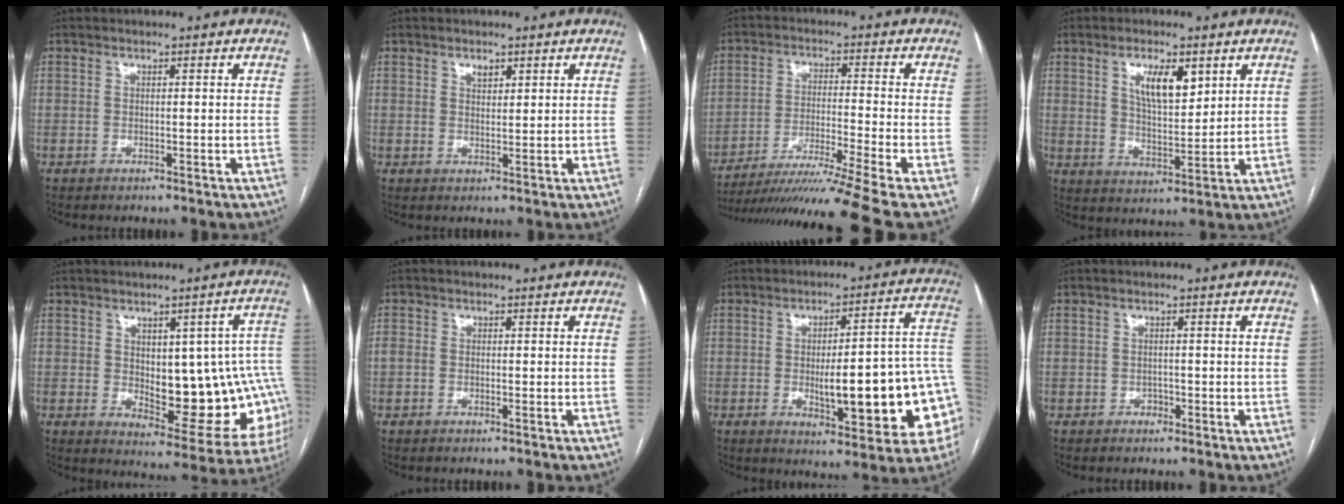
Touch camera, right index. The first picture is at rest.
{"total": 1.8, "force": [1.1, 0.9, 1.0], "torque": [-0.017, -0.001, 0.020]}
{"total": 16.4, "force": [-13.5, -3.6, 8.7], "torque": [-0.144, -0.030, -0.222]}
{"total": 7.5, "force": [3.5, 2.7, 6.0], "torque": [-0.108, 0.000, 0.066]}
{"total": 16.2, "force": [-0.2, 6.9, 14.7], "torque": [-0.142, 0.015, 0.017]}
{"total": 1.3, "force": [-0.4, 0.8, 1.0], "torque": [-0.021, 0.001, -0.004]}
{"total": 19.2, "force": [-3.4, 3.9, 18.4], "torque": [-0.170, 0.031, -0.028]}
{"total": 1.0, "force": [-0.5, 0.8, 0.2], "torque": [-0.003, 0.003, -0.010]}